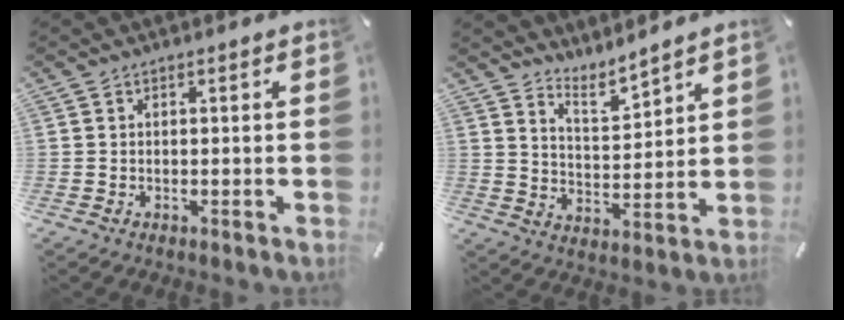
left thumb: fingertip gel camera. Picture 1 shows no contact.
{"total": 5.9, "force": [5.7, 1.4, 0.4], "torque": [-0.019, -0.050, 0.104]}